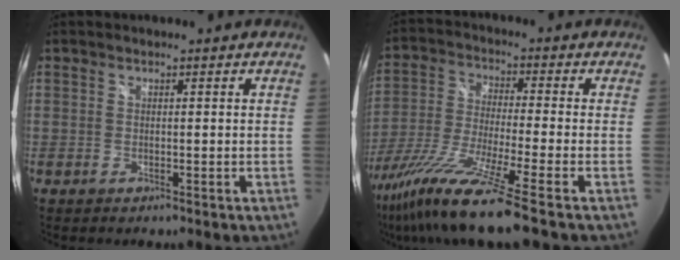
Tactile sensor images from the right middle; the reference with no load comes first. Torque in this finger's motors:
{"motor_torque": [1.44, -0.70, 0.96, 0.21]}